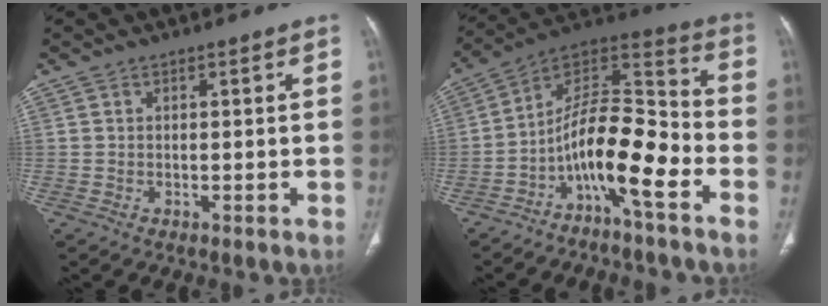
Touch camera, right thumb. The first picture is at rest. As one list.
[{"total": 14.4, "force": [-6.7, 4.1, 12.0], "torque": [-0.199, 0.094, -0.121]}]